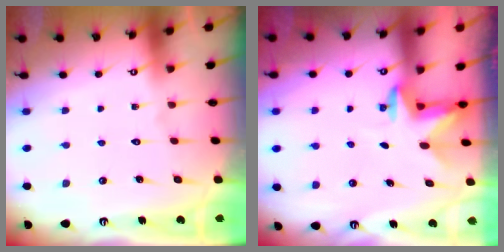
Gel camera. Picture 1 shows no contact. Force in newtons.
{"total": 2.8, "press": 2.8, "slide": 0.2}